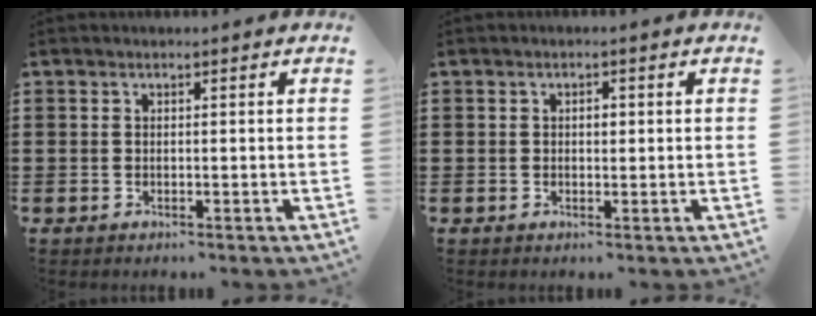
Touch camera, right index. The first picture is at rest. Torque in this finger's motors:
{"motor_torque": [0.31, -0.21, 0.01, 0.04]}